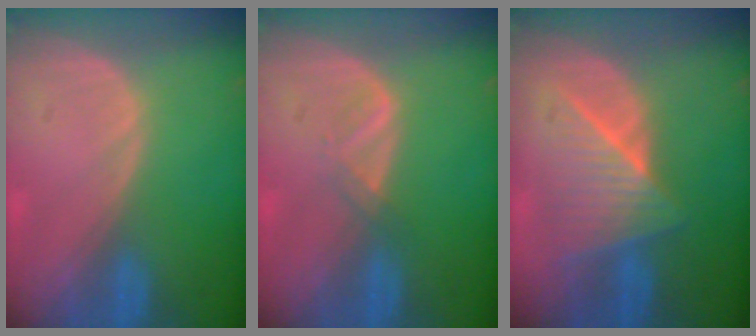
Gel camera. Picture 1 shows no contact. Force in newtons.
{"total": 1.8, "press": 1.7, "slide": 0.3}
{"total": 7.0, "press": 7.0, "slide": 0.2}